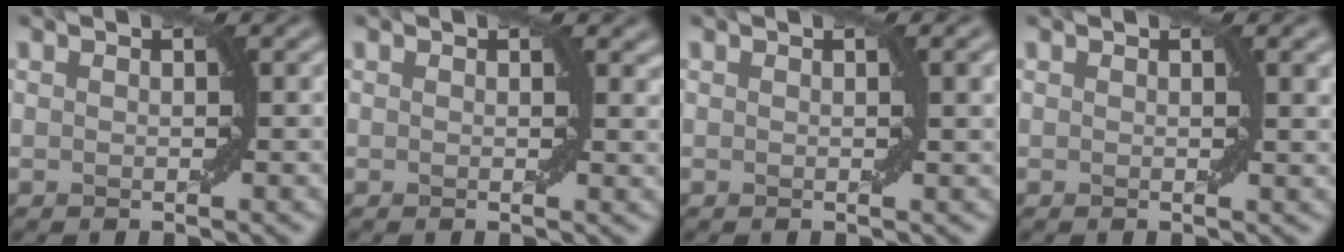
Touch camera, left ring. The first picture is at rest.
{"total": 1.3, "force": [0.7, 0.6, 0.9], "torque": [-0.005, -0.003, 0.011]}
{"total": 1.8, "force": [0.6, 0.3, 1.7], "torque": [-0.017, 0.003, 0.011]}
{"total": 1.5, "force": [0.6, 0.2, 1.3], "torque": [-0.013, 0.000, 0.011]}